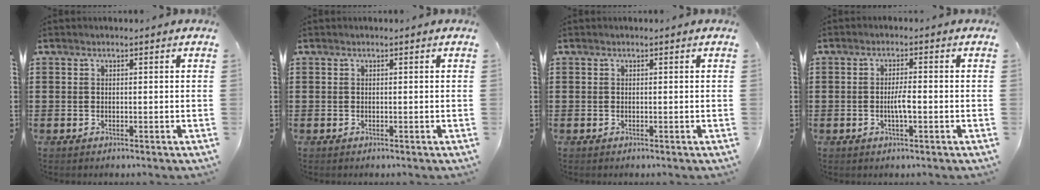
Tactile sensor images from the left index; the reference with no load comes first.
{"total": 0.0}
{"total": 0.0}
{"total": 3.1, "force": [-0.7, 0.6, 2.9], "torque": [-0.059, 0.000, -0.016]}